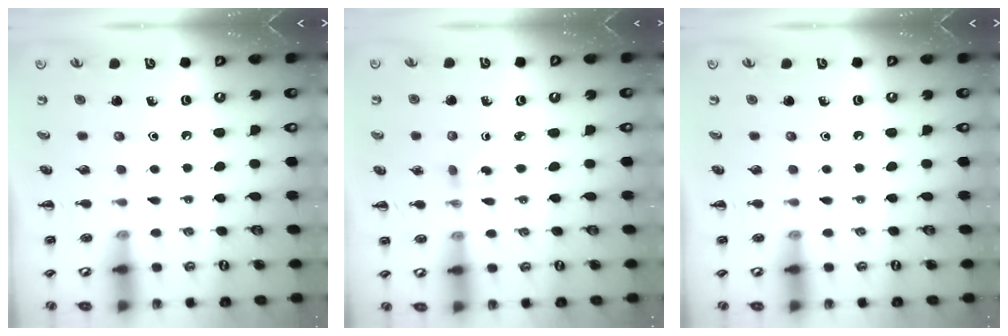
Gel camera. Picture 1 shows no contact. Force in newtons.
{"total": 2.9, "press": 2.7, "slide": 1.1}
{"total": 0.0}